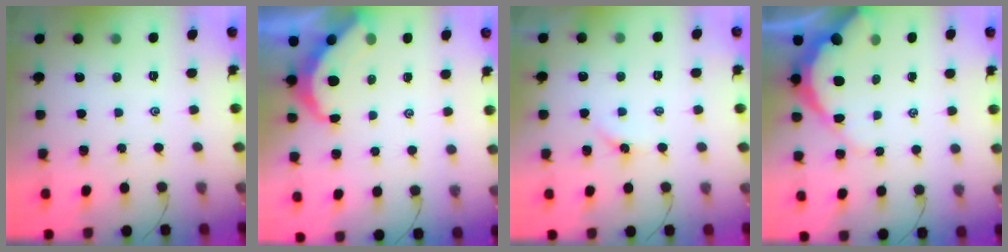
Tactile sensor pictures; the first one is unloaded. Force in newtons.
{"total": 5.0, "press": 4.9, "slide": 0.5}
{"total": 2.6, "press": 2.6, "slide": 0.3}
{"total": 9.9, "press": 9.8, "slide": 1.1}